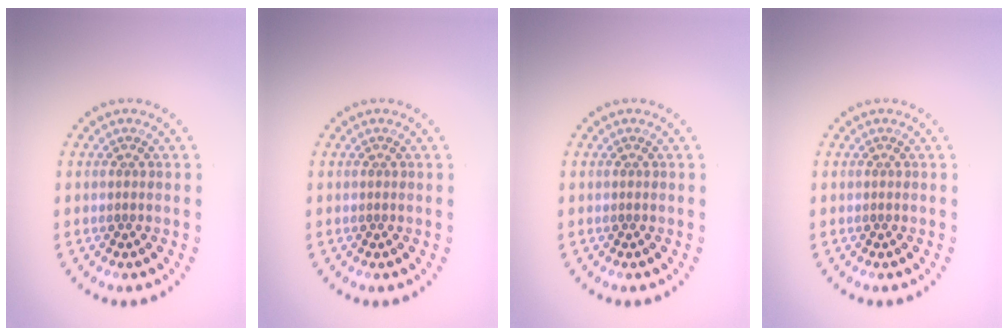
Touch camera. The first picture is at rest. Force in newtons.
{"total": 0.0}
{"total": 0.0}
{"total": 0.0}